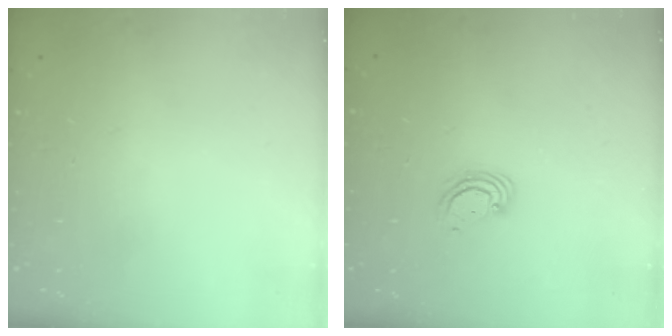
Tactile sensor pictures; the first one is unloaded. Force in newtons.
{"total": 4.4, "press": 4.4, "slide": 0.5}